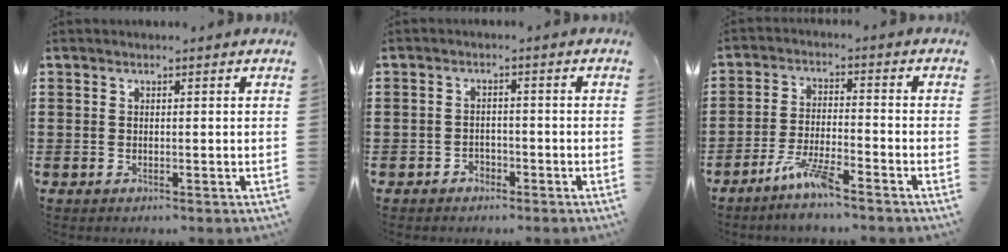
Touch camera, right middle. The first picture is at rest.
{"total": 1.7, "force": [-1.4, 0.9, 0.1], "torque": [-0.009, 0.000, -0.032]}
{"total": 6.0, "force": [-4.5, 0.7, 3.9], "torque": [-0.089, -0.007, -0.088]}